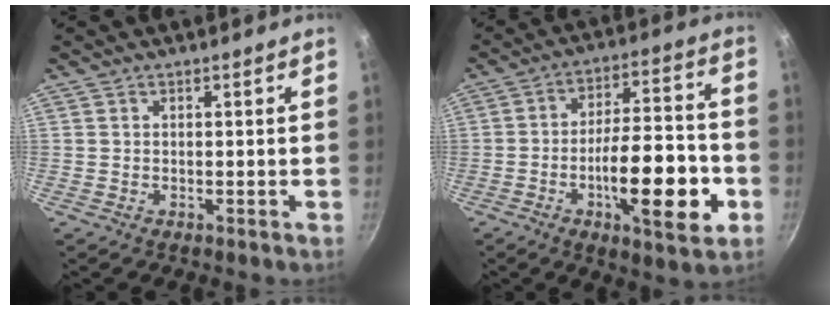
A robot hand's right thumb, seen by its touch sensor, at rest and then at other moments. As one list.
[{"total": 18.3, "force": [-5.8, 6.1, 16.2], "torque": [-0.224, 0.038, -0.087]}]